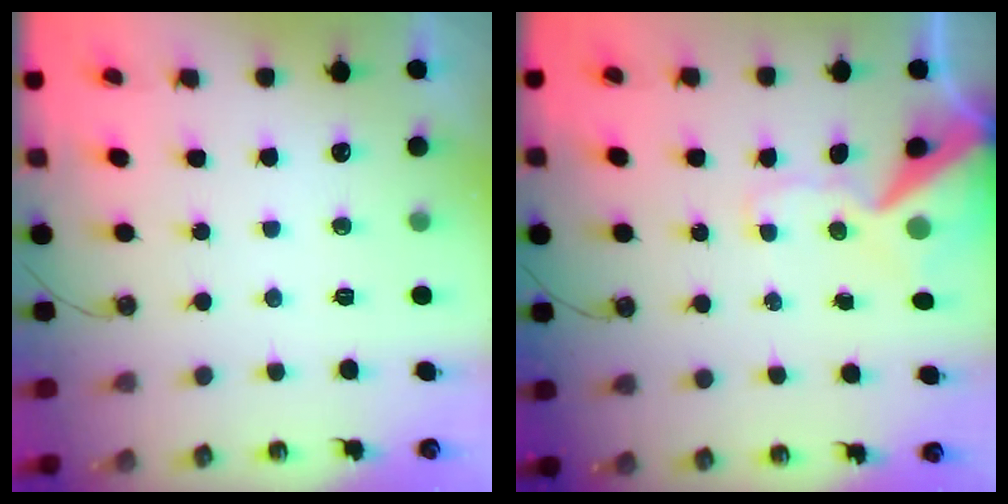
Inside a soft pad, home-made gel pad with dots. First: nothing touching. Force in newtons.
{"total": 13.9, "press": 13.7, "slide": 2.2}